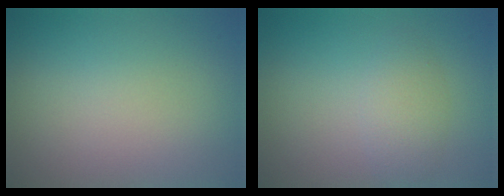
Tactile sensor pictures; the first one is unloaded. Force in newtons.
{"total": 2.1, "press": 2.1, "slide": 0.1}